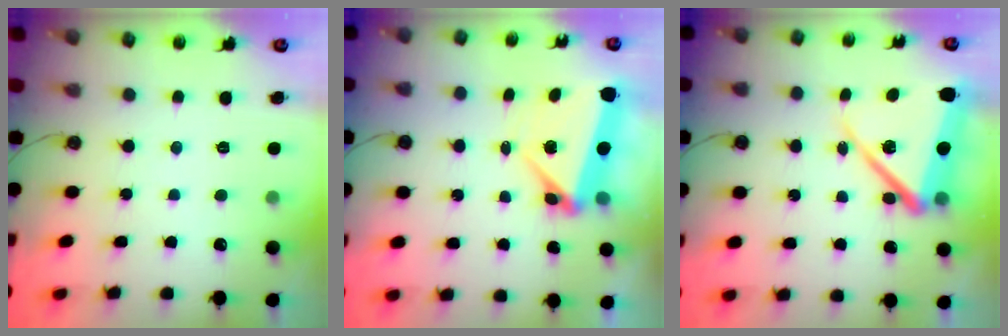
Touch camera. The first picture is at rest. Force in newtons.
{"total": 6.5, "press": 5.6, "slide": 3.3}
{"total": 16.2, "press": 16.1, "slide": 1.9}